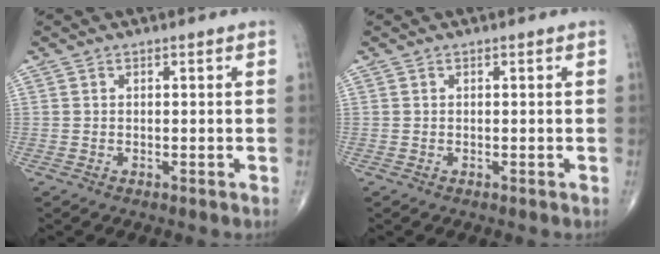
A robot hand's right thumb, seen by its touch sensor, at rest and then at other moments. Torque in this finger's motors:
{"motor_torque": [0.06, 0.06, 0.00, 0.00, 0.01]}